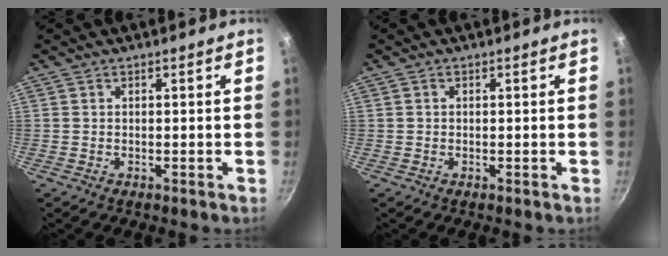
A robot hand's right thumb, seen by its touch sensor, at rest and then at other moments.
{"total": 0.0}